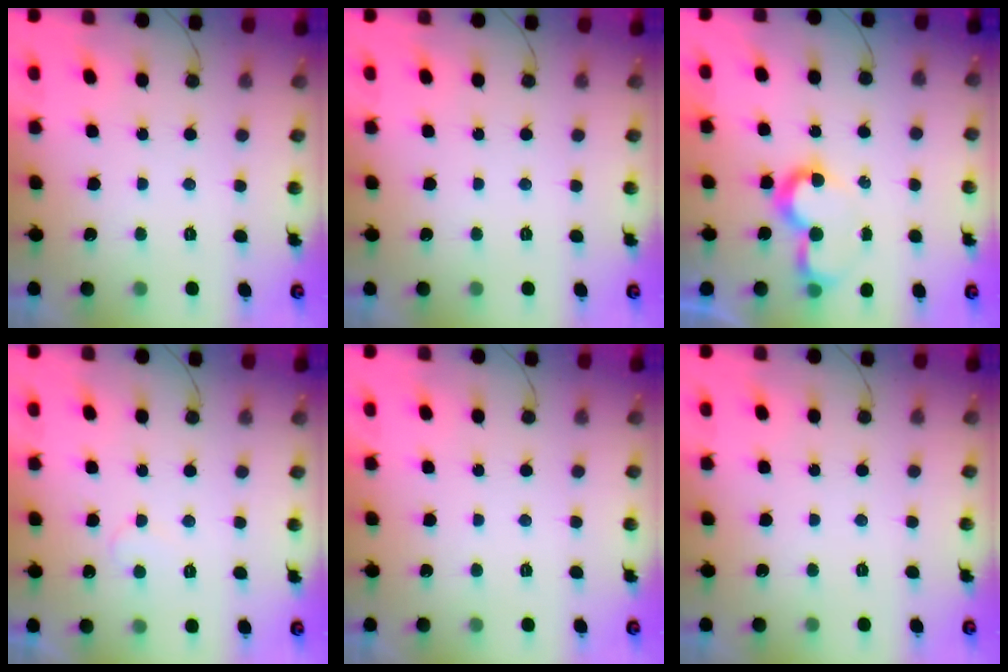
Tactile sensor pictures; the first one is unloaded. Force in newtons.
{"total": 0.0}
{"total": 7.5, "press": 7.4, "slide": 0.9}
{"total": 4.3, "press": 4.3, "slide": 0.2}
{"total": 1.8, "press": 1.8, "slide": 0.1}
{"total": 0.0}